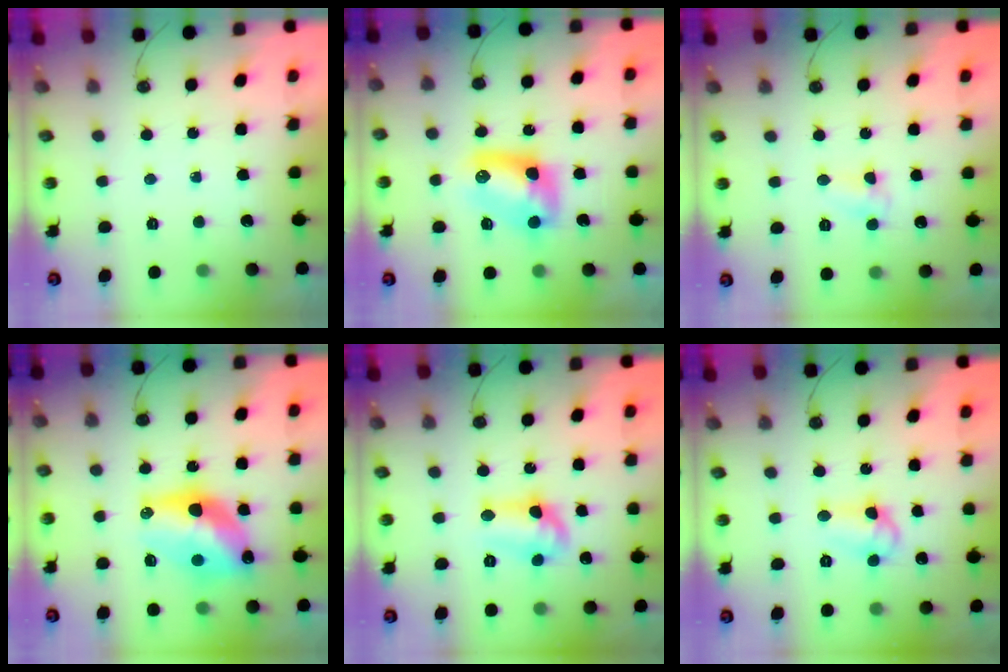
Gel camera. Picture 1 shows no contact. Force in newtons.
{"total": 9.4, "press": 9.4, "slide": 0.6}
{"total": 5.0, "press": 5.0, "slide": 0.5}
{"total": 13.7, "press": 13.6, "slide": 1.0}
{"total": 11.4, "press": 10.7, "slide": 3.8}
{"total": 8.2, "press": 8.2, "slide": 0.4}